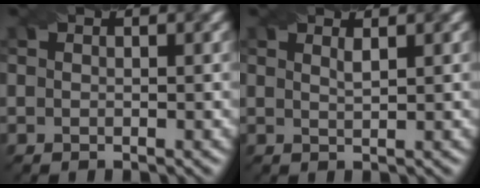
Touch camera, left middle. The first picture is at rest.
{"total": 0.9, "force": [0.7, 0.1, 0.6], "torque": [-0.008, 0.001, 0.012]}